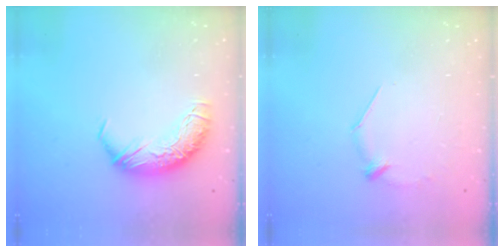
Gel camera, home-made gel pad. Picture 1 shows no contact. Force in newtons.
{"total": 6.7, "press": 6.6, "slide": 0.9}